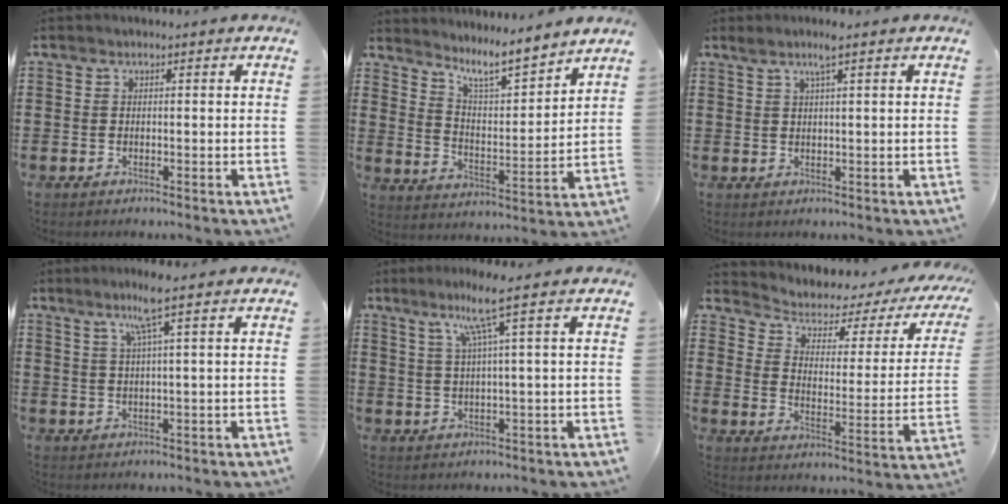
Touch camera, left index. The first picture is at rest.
{"total": 7.8, "force": [6.9, 0.6, 3.6], "torque": [-0.078, -0.047, 0.116]}
{"total": 3.0, "force": [1.7, 0.0, 2.5], "torque": [-0.051, 0.000, 0.029]}
{"total": 4.8, "force": [2.5, -0.6, 4.0], "torque": [-0.084, -0.002, 0.040]}
{"total": 7.1, "force": [3.2, -0.6, 6.3], "torque": [-0.131, 0.001, 0.050]}
{"total": 2.7, "force": [1.6, 1.6, 1.5], "torque": [-0.046, -0.018, 0.015]}